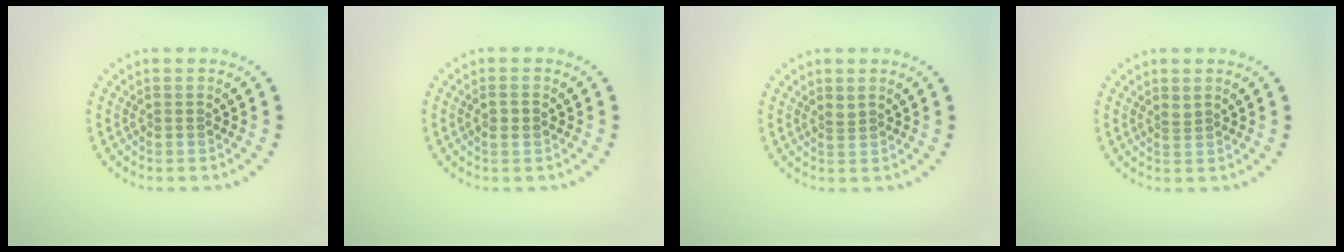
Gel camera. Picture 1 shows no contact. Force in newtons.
{"total": 1.1, "press": 1.1, "slide": 0.3}
{"total": 0.8, "press": 0.5, "slide": 0.6}
{"total": 0.8, "press": 0.5, "slide": 0.6}